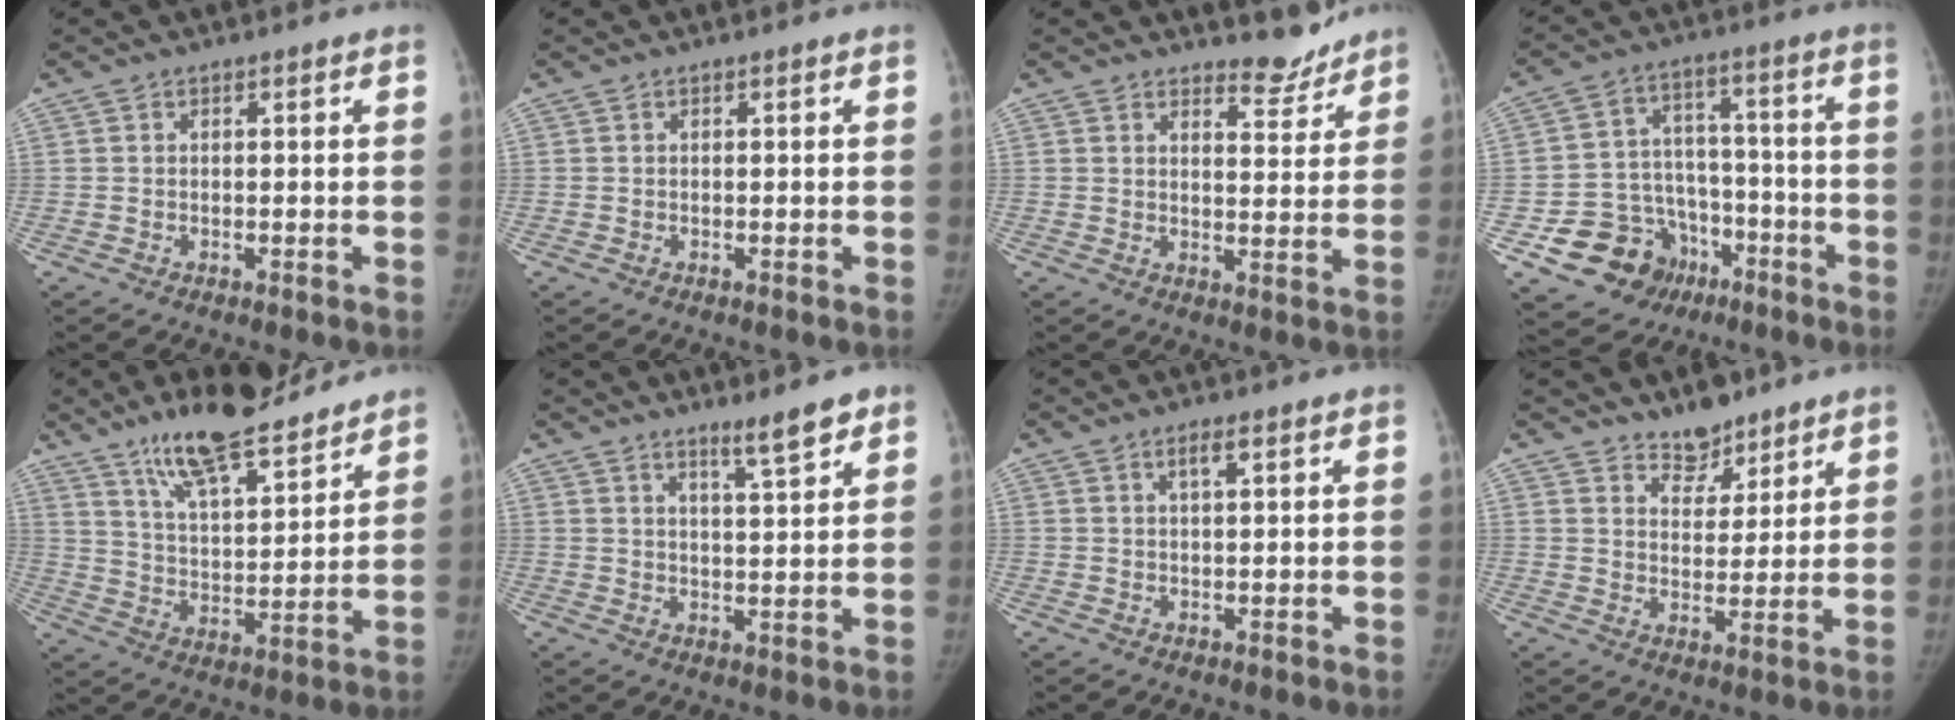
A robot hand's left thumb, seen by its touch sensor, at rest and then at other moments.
{"total": 0.0}
{"total": 5.0, "force": [4.8, 1.4, 0.5], "torque": [0.018, -0.047, 0.066]}
{"total": 14.8, "force": [-7.2, 12.1, 4.5], "torque": [-0.038, 0.085, -0.101]}
{"total": 16.8, "force": [13.1, 4.7, 9.4], "torque": [-0.125, -0.068, 0.224]}
{"total": 5.4, "force": [4.1, 0.5, 3.5], "torque": [-0.041, -0.033, 0.063]}
{"total": 2.3, "force": [1.2, 0.5, 1.9], "torque": [-0.035, -0.001, 0.023]}
{"total": 6.3, "force": [5.2, 3.1, 1.8], "torque": [0.004, -0.040, 0.086]}